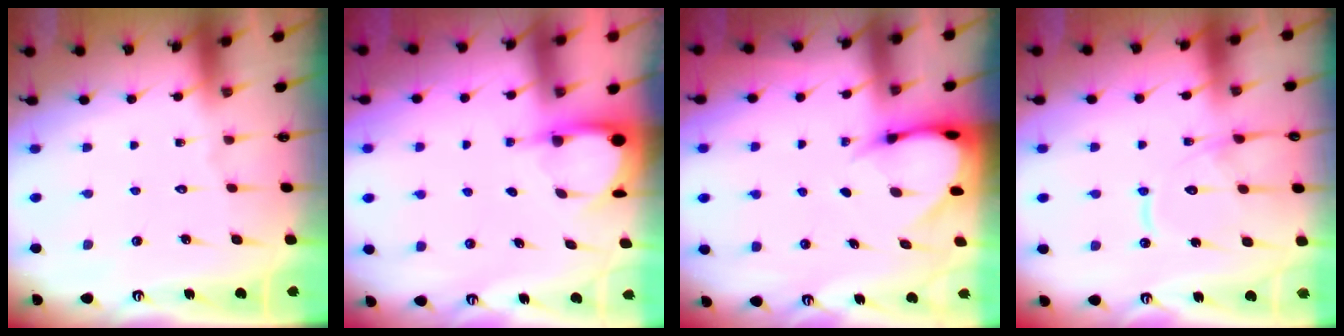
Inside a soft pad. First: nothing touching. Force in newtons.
{"total": 3.8, "press": 3.8, "slide": 0.1}
{"total": 4.7, "press": 4.7, "slide": 0.4}
{"total": 13.9, "press": 13.8, "slide": 1.3}